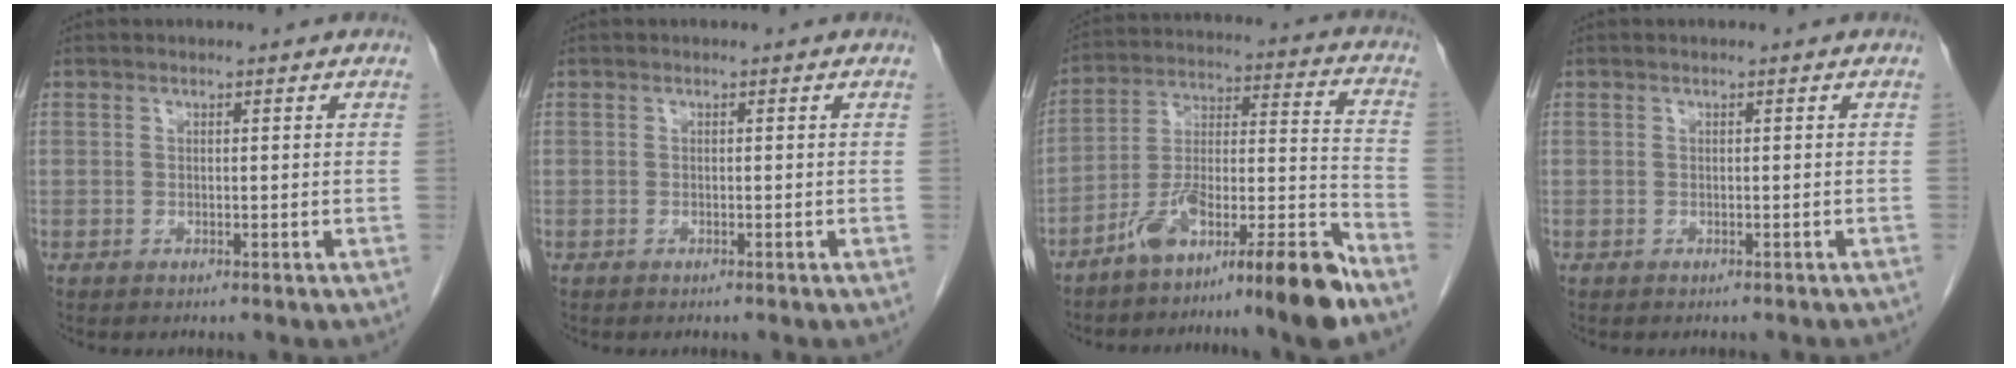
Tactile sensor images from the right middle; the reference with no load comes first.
{"total": 0.0}
{"total": 15.5, "force": [-11.5, 0.0, 10.3], "torque": [-0.172, 0.016, -0.191]}
{"total": 2.6, "force": [-2.4, 0.6, 0.8], "torque": [-0.016, -0.007, -0.027]}